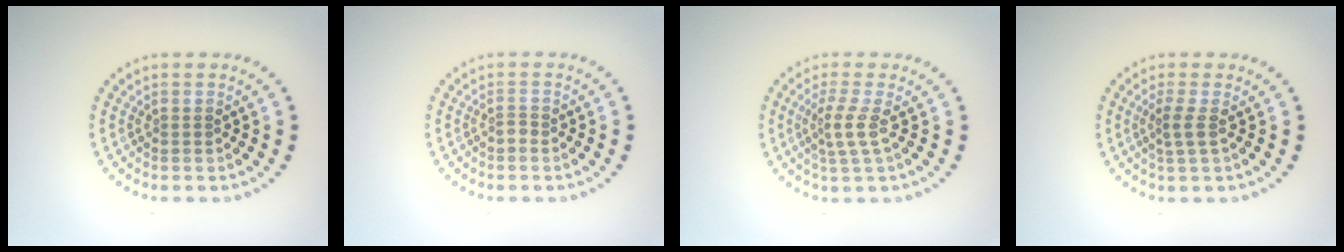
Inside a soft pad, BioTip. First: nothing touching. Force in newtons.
{"total": 0.9, "press": 0.6, "slide": 0.6}
{"total": 2.2, "press": 1.6, "slide": 1.6}
{"total": 1.6, "press": 1.2, "slide": 1.0}